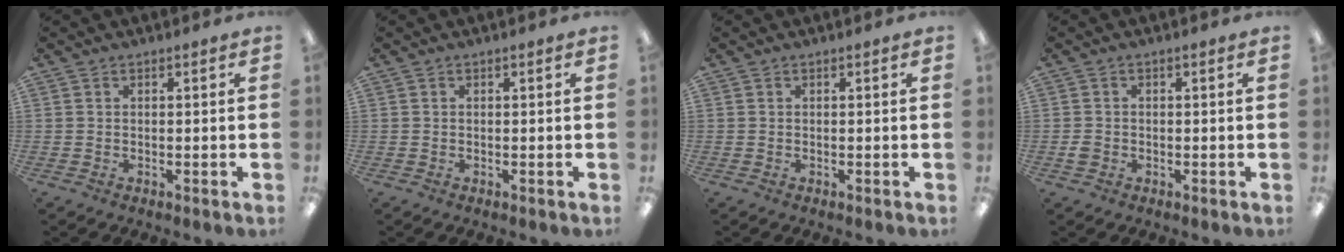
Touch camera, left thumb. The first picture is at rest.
{"total": 0.0}
{"total": 0.0}
{"total": 1.6, "force": [-0.4, 1.4, 0.8], "torque": [-0.014, 0.004, -0.009]}